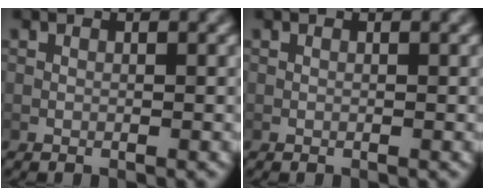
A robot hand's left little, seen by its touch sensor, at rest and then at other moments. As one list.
[{"total": 0.0}]